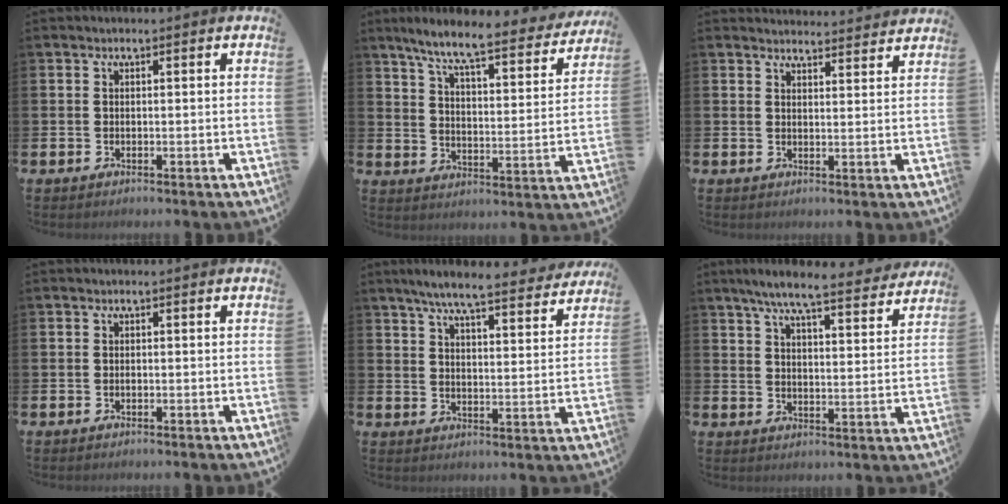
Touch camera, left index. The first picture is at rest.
{"total": 7.8, "force": [6.8, 0.8, 3.8], "torque": [-0.098, -0.046, 0.111]}
{"total": 3.4, "force": [3.4, 0.3, -0.2], "torque": [-0.002, -0.022, 0.062]}
{"total": 0.0}
{"total": 7.1, "force": [6.5, 0.6, 2.7], "torque": [-0.064, -0.041, 0.110]}
{"total": 7.5, "force": [6.8, 0.6, 3.0], "torque": [-0.070, -0.039, 0.117]}